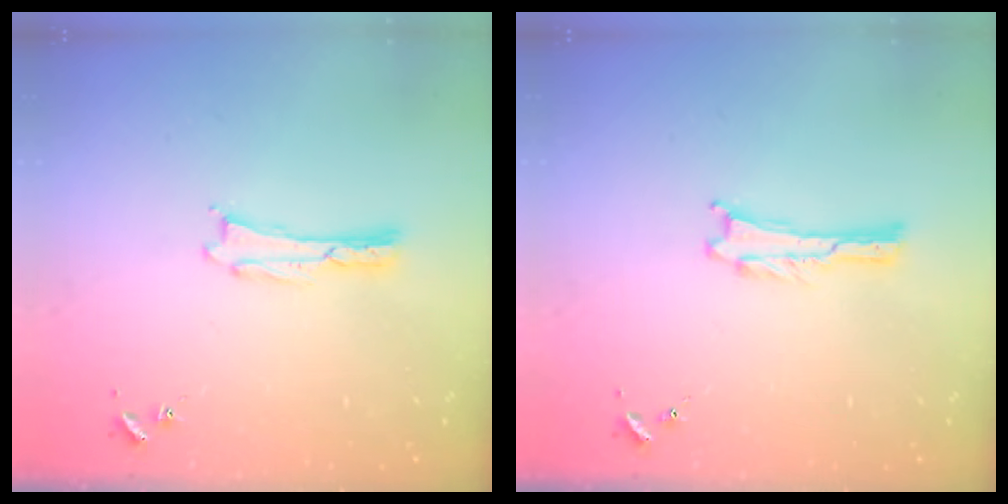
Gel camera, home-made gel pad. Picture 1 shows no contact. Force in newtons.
{"total": 0.0}